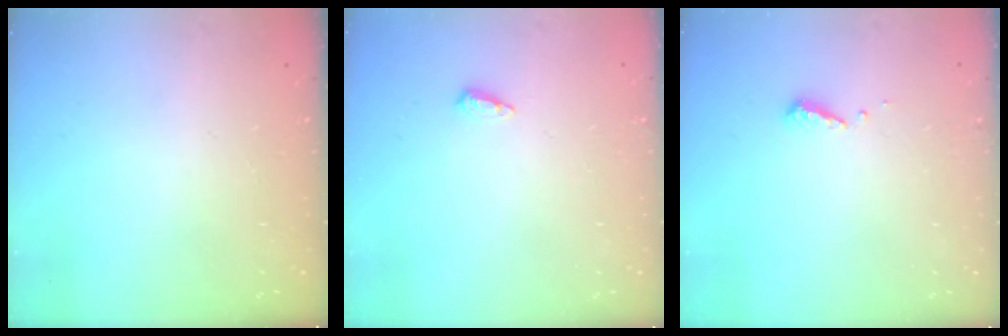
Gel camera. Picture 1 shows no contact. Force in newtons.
{"total": 3.4, "press": 3.3, "slide": 0.5}
{"total": 4.2, "press": 4.2, "slide": 0.3}